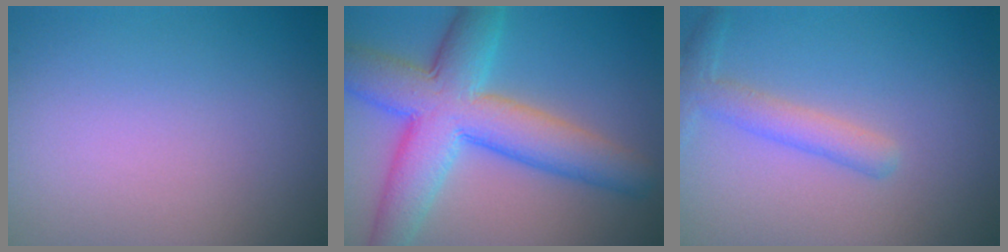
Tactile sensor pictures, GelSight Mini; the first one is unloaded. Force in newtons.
{"total": 9.8, "press": 9.8, "slide": 0.1}
{"total": 2.6, "press": 2.6, "slide": 0.1}